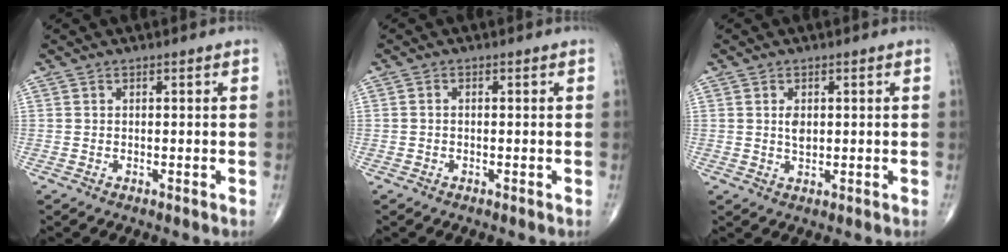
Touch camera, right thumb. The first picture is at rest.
{"total": 0.5, "force": [-0.2, 0.3, 0.4], "torque": [-0.005, 0.000, -0.007]}
{"total": 2.6, "force": [0.5, 1.5, 2.0], "torque": [-0.030, -0.005, 0.011]}